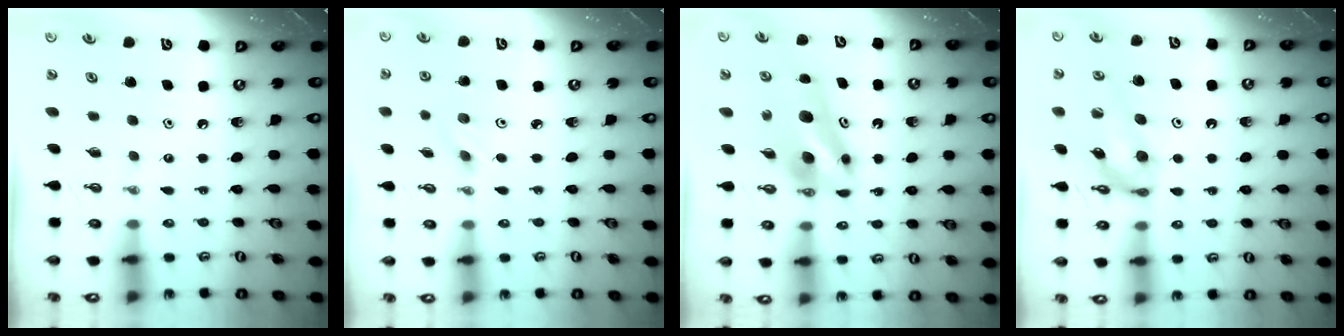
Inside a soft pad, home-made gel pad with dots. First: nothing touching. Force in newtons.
{"total": 3.3, "press": 2.9, "slide": 1.4}
{"total": 7.1, "press": 7.0, "slide": 0.8}
{"total": 12.5, "press": 12.5, "slide": 1.0}